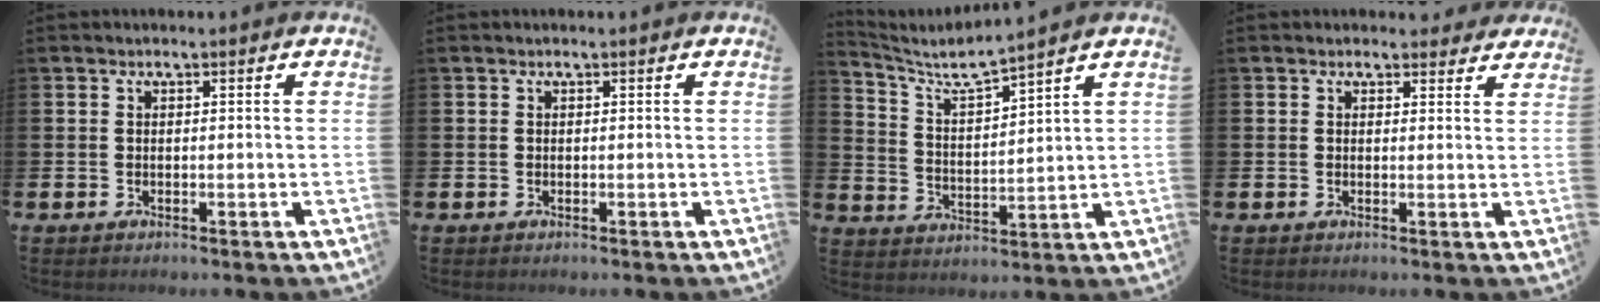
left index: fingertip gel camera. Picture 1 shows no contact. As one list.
[{"total": 0.0}, {"total": 4.9, "force": [4.6, 0.2, 1.8], "torque": [-0.060, -0.032, 0.075]}, {"total": 1.7, "force": [1.5, 0.7, 0.2], "torque": [0.002, -0.001, 0.025]}]